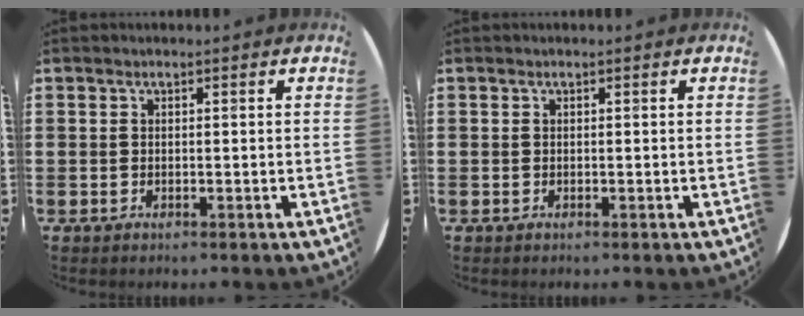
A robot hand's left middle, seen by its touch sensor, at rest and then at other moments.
{"total": 0.0}